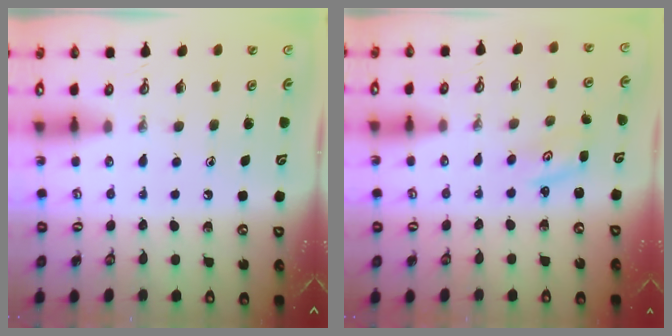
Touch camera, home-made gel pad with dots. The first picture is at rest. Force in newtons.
{"total": 2.0, "press": 2.0, "slide": 0.2}